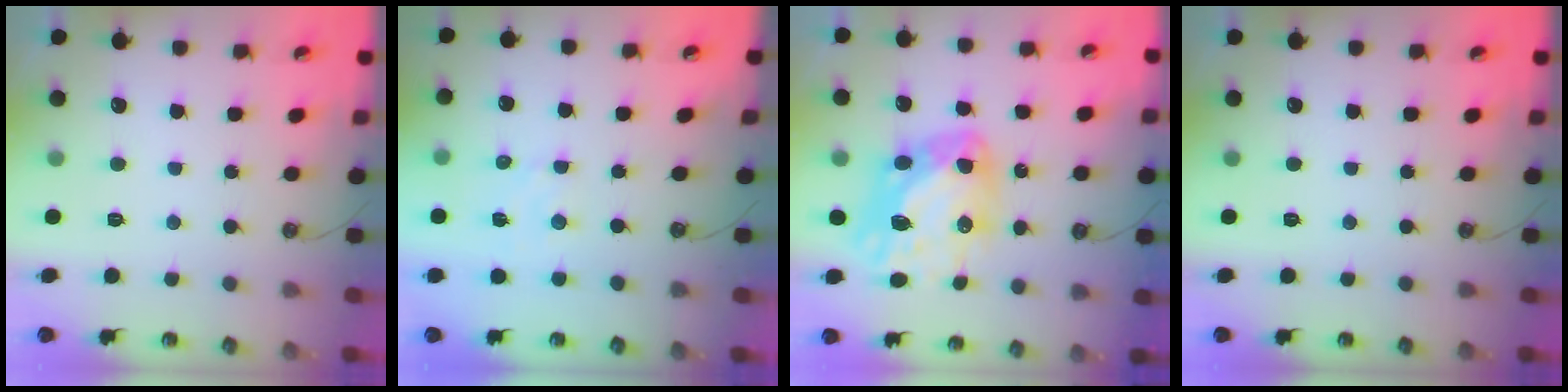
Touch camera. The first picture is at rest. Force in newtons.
{"total": 3.6, "press": 3.6, "slide": 0.5}
{"total": 16.0, "press": 15.9, "slide": 1.4}
{"total": 0.0}